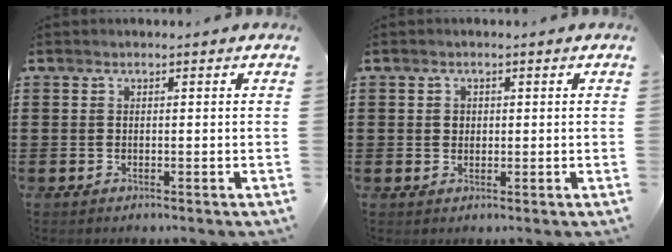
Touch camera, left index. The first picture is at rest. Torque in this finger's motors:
{"motor_torque": [1.07, 1.06, 0.06, 0.03]}